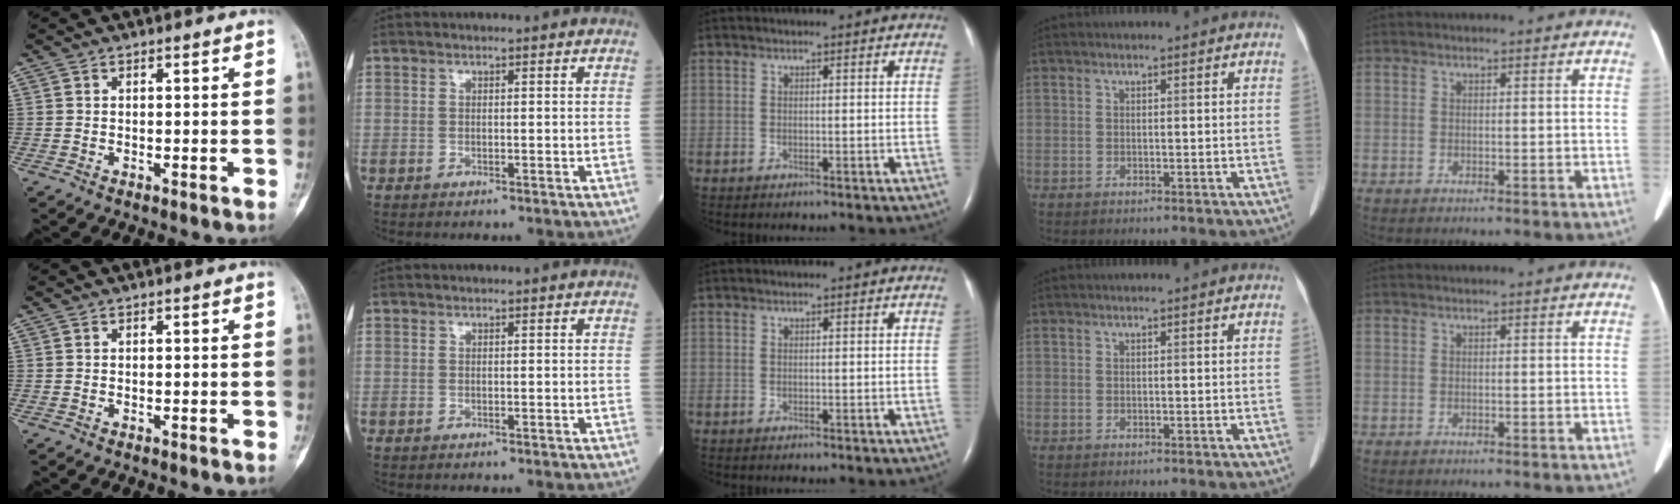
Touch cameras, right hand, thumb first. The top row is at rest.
{}